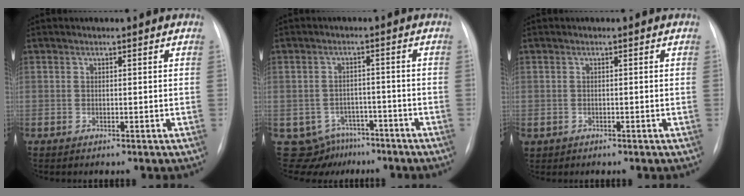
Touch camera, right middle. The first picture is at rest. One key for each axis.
{"total": 8.6, "fx": -6.3, "fy": 5.8, "fz": 0.2, "tx": -0.009, "ty": 0.025, "tz": -0.081}
{"total": 0.9, "fx": -0.4, "fy": 0.8, "fz": 0.2, "tx": -0.006, "ty": 0.004, "tz": 0.000}